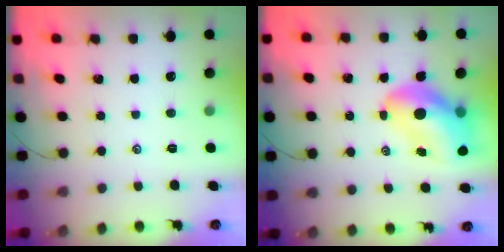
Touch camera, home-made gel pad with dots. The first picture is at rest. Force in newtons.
{"total": 13.2, "press": 12.7, "slide": 3.7}